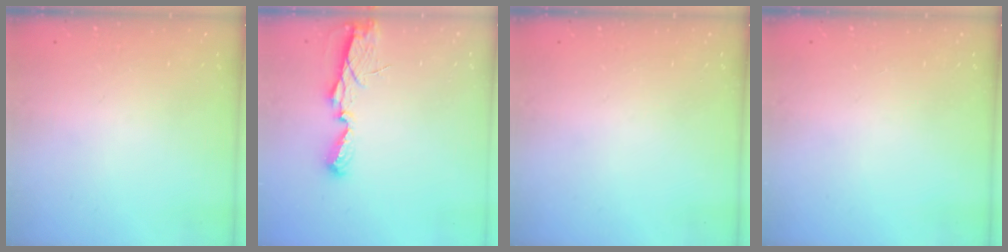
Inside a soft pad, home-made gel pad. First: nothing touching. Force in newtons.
{"total": 6.3, "press": 6.3, "slide": 0.2}
{"total": 0.0}
{"total": 0.0}